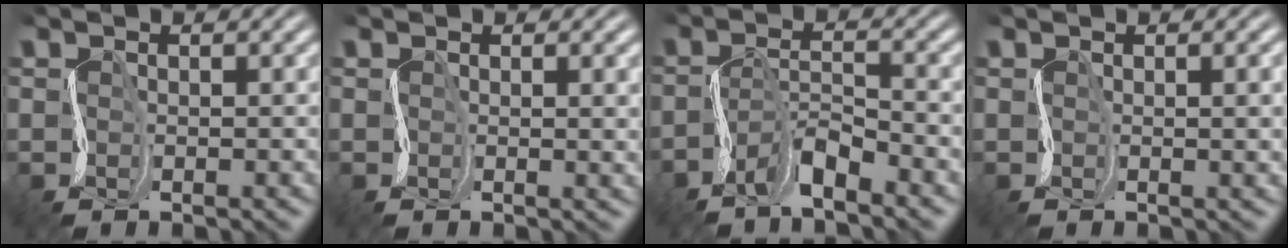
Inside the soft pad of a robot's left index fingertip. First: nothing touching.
{"total": 3.5, "force": [0.3, 1.4, 3.2], "torque": [-0.029, -0.001, 0.007]}
{"total": 3.9, "force": [-3.0, 0.9, 2.2], "torque": [-0.042, 0.003, -0.060]}
{"total": 4.2, "force": [0.2, 1.8, 3.8], "torque": [-0.030, 0.002, 0.006]}